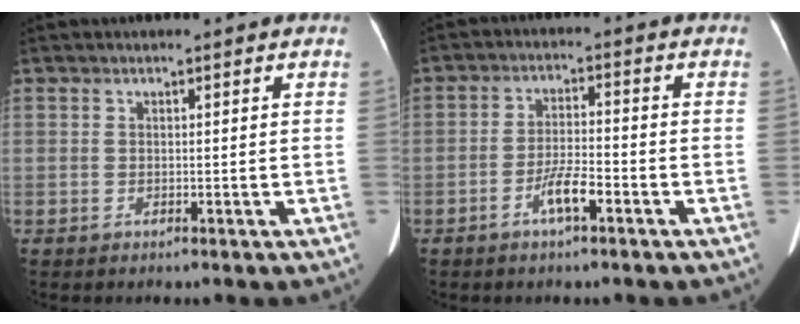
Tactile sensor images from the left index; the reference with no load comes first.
{"total": 4.6, "force": [-2.6, 0.7, 3.7], "torque": [-0.074, 0.001, -0.050]}